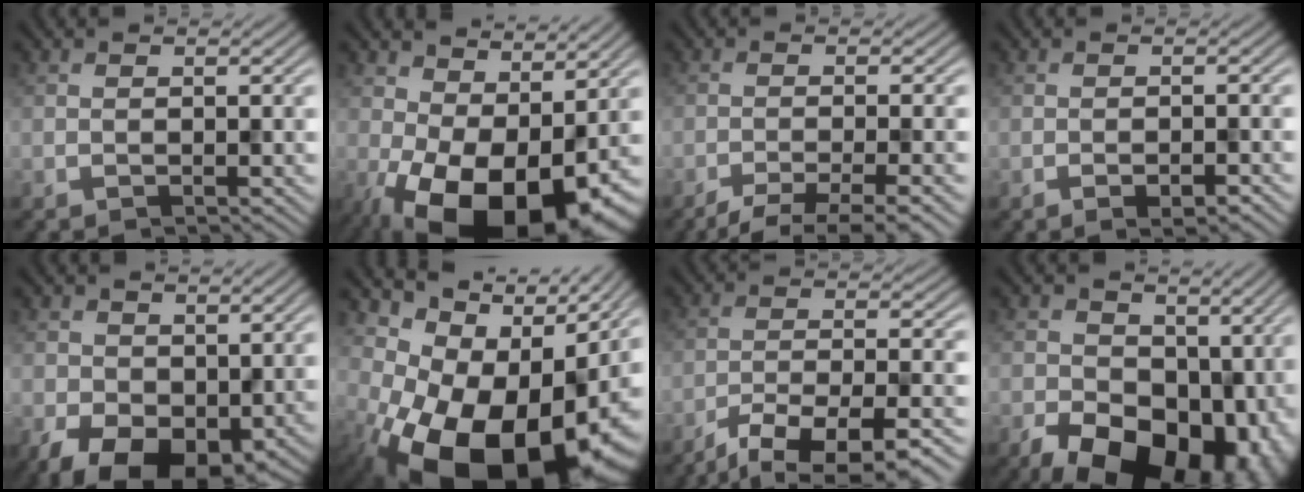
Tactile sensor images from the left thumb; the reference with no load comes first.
{"total": 15.2, "force": [-2.4, 8.6, 12.3], "torque": [-0.203, -0.027, -0.025]}
{"total": 5.8, "force": [-4.1, 1.1, 4.0], "torque": [-0.052, 0.003, -0.073]}
{"total": 2.5, "force": [-1.5, 0.6, 1.9], "torque": [-0.030, 0.003, -0.024]}
{"total": 8.8, "force": [-1.0, 6.1, 6.2], "torque": [-0.118, -0.028, -0.009]}
{"total": 19.1, "force": [-3.9, 11.8, 14.6], "torque": [-0.205, -0.032, -0.051]}
{"total": 10.9, "force": [-8.5, 2.2, 6.4], "torque": [-0.108, -0.009, -0.126]}
{"total": 16.4, "force": [-3.6, 11.1, 11.5], "torque": [-0.171, -0.043, -0.043]}